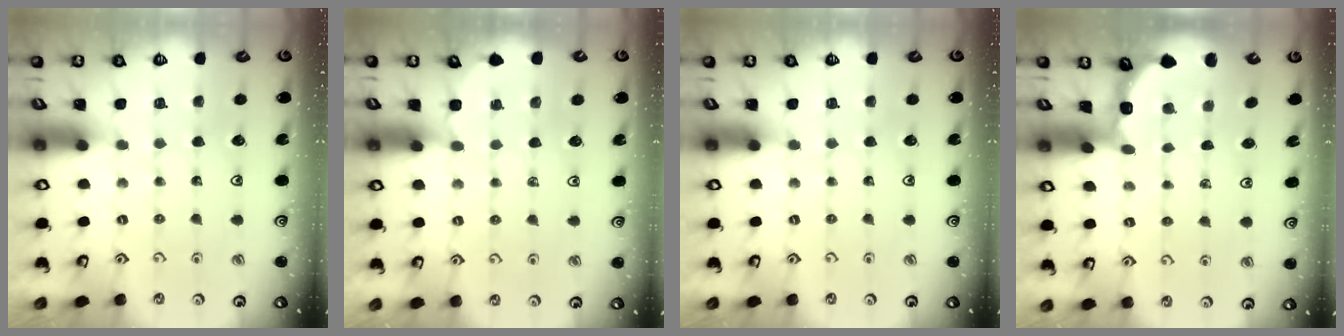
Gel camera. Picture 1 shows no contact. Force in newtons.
{"total": 3.6, "press": 3.6, "slide": 0.4}
{"total": 0.0}
{"total": 1.9, "press": 1.9, "slide": 0.3}